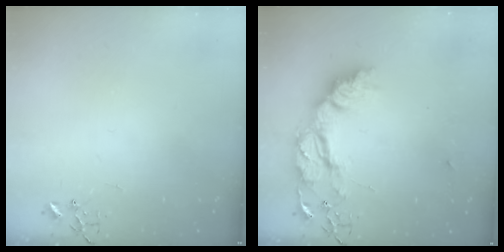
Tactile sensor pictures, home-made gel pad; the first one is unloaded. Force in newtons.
{"total": 20.7, "press": 20.6, "slide": 1.8}